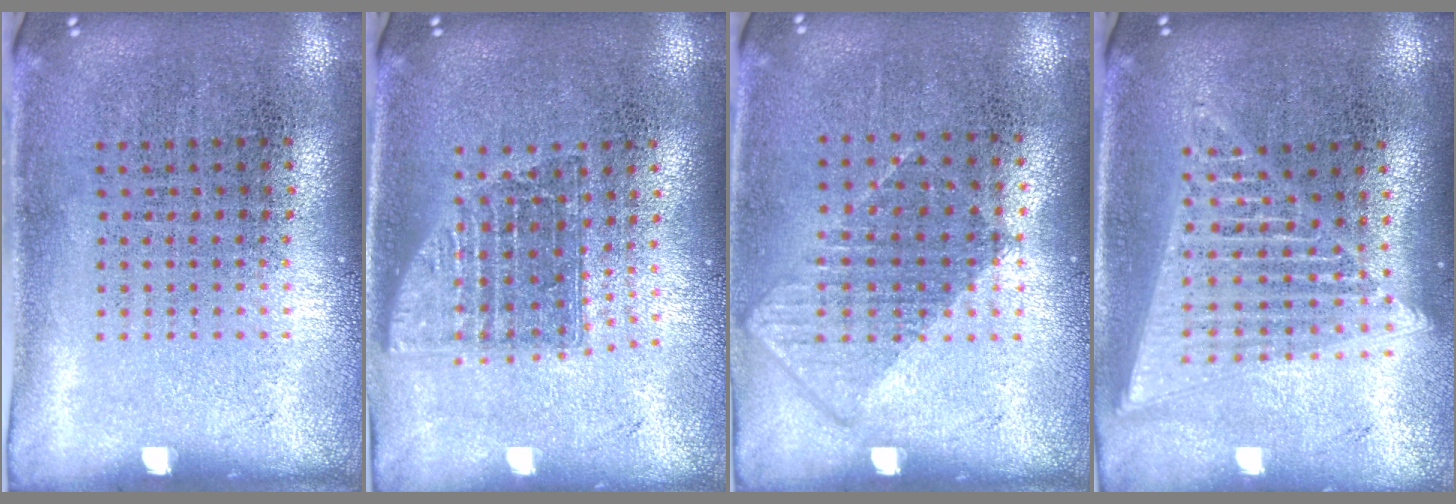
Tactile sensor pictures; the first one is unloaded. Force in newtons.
{"total": 1.5, "press": 1.2, "slide": 0.9}
{"total": 0.8, "press": 0.6, "slide": 0.4}
{"total": 1.8, "press": 1.6, "slide": 0.8}